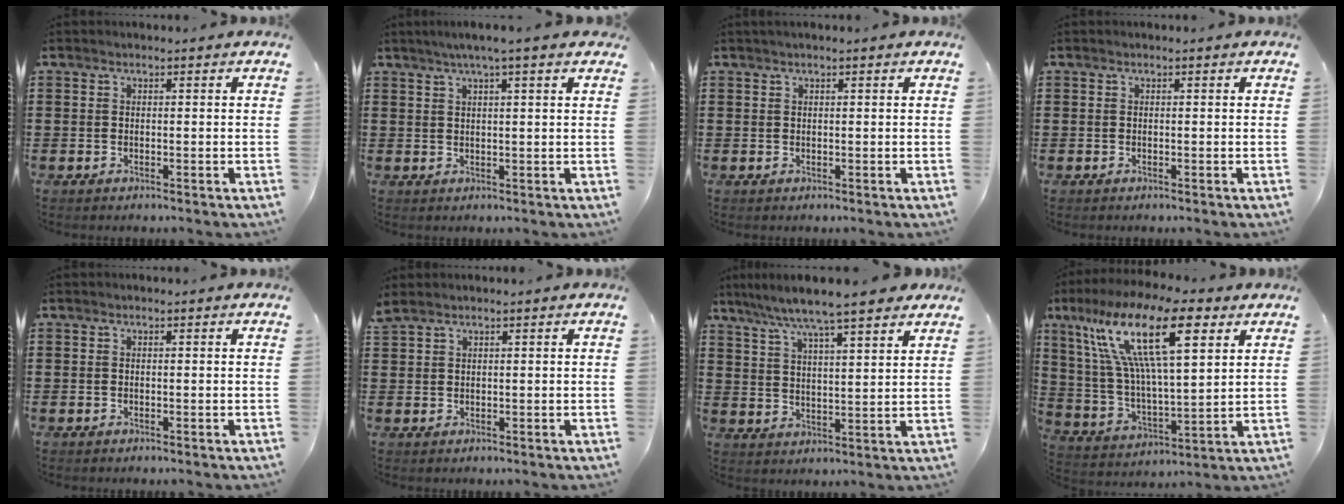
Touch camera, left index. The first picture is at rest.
{"total": 2.9, "force": [1.9, -0.1, 2.2], "torque": [-0.048, 0.004, 0.031]}
{"total": 0.6, "force": [0.3, 0.0, 0.5], "torque": [-0.009, 0.001, 0.005]}
{"total": 0.0}
{"total": 0.0}
{"total": 1.2, "force": [1.0, 0.2, 0.5], "torque": [-0.013, 0.001, 0.019]}
{"total": 6.7, "force": [5.9, 0.0, 3.1], "torque": [-0.086, -0.026, 0.099]}
{"total": 18.8, "force": [9.5, 5.9, 15.1], "torque": [-0.307, -0.021, 0.155]}